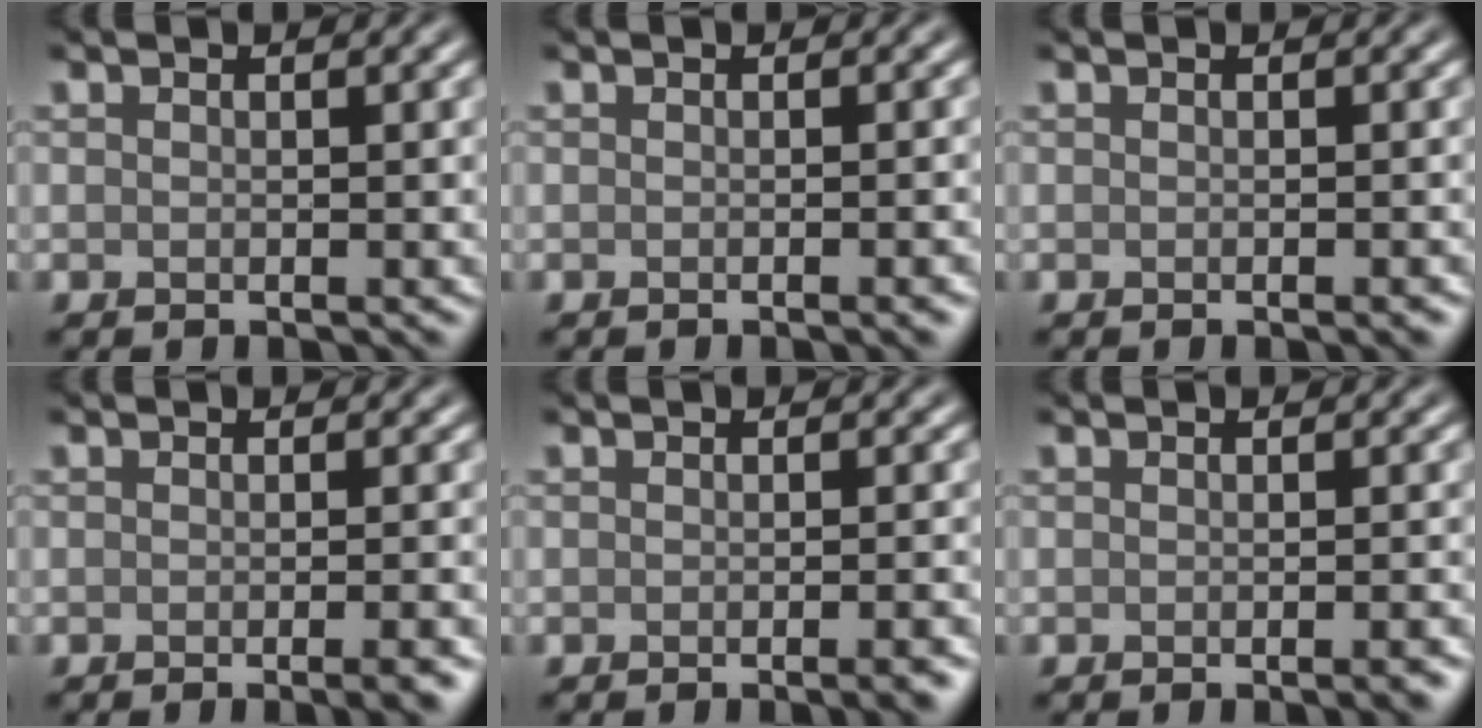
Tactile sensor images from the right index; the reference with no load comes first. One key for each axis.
{"total": 1.7, "fx": -0.6, "fy": 0.4, "fz": 1.5, "tx": -0.009, "ty": 0.001, "tz": -0.008}
{"total": 0.8, "fx": -0.4, "fy": 0.2, "fz": 0.7, "tx": -0.006, "ty": 0.002, "tz": -0.006}
{"total": 3.0, "fx": -1.3, "fy": 0.9, "fz": 2.6, "tx": -0.014, "ty": 0.002, "tz": -0.018}
{"total": 2.4, "fx": -1.1, "fy": 0.7, "fz": 2.1, "tx": -0.013, "ty": 0.000, "tz": -0.016}
{"total": 1.7, "fx": -0.8, "fy": 0.4, "fz": 1.5, "tx": -0.009, "ty": 0.001, "tz": -0.011}